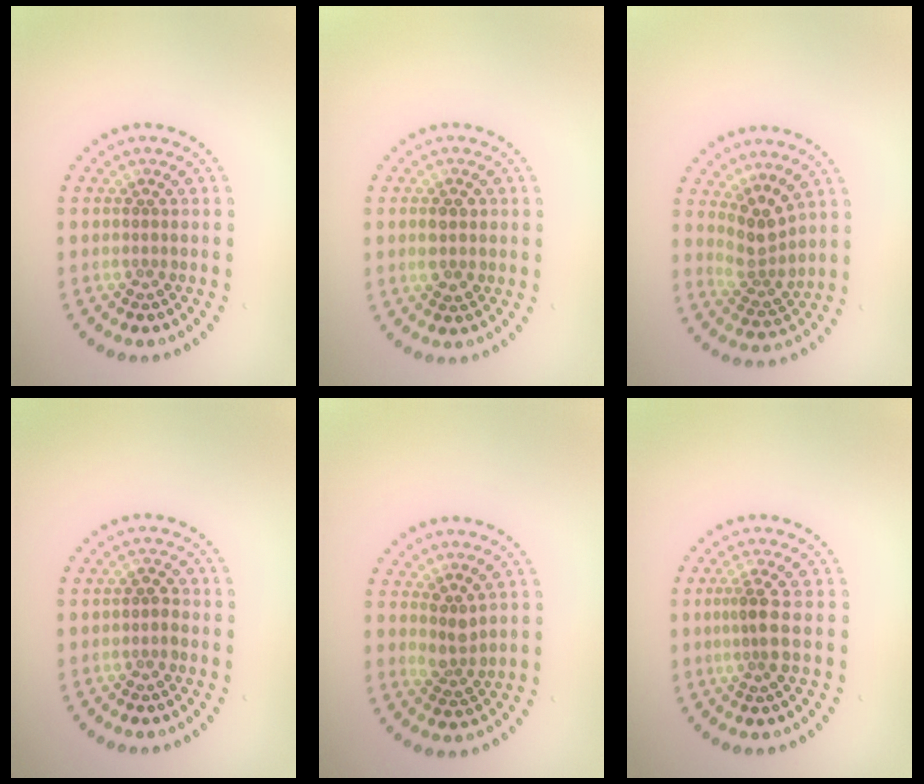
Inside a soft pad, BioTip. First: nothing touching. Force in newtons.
{"total": 2.6, "press": 2.6, "slide": 0.2}
{"total": 3.0, "press": 2.4, "slide": 1.8}
{"total": 1.1, "press": 1.0, "slide": 0.4}
{"total": 1.7, "press": 1.4, "slide": 1.0}
{"total": 2.3, "press": 1.8, "slide": 1.5}